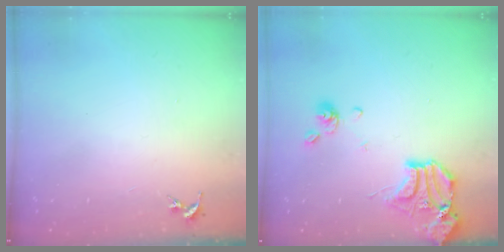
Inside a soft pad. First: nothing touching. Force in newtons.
{"total": 14.9, "press": 14.7, "slide": 2.2}